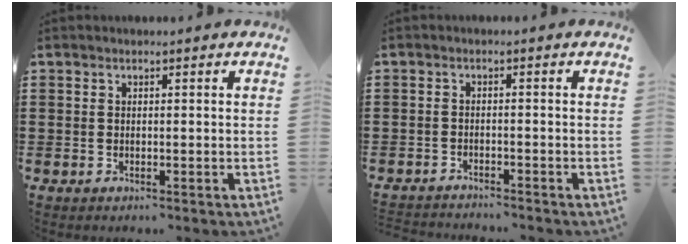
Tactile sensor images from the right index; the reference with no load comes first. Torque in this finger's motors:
{"motor_torque": [-2.14, 0.00, -1.05, -0.15]}